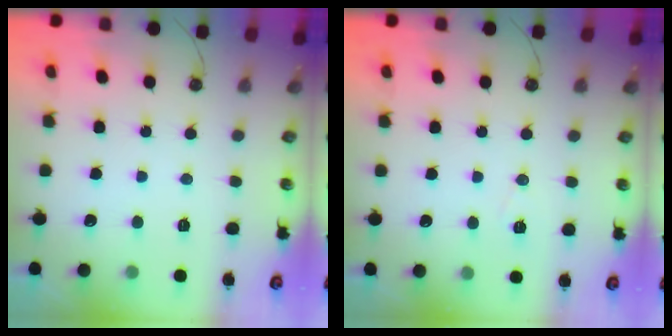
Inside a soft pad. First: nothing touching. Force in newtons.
{"total": 6.1, "press": 4.0, "slide": 4.6}